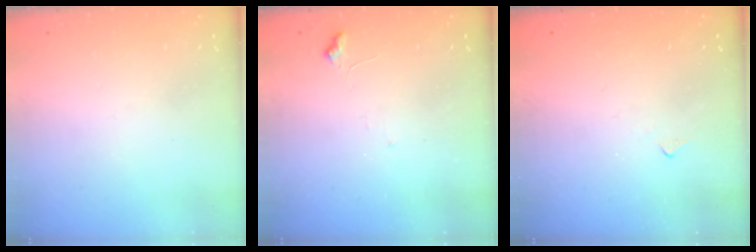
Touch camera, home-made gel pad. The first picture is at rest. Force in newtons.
{"total": 6.1, "press": 6.0, "slide": 0.5}
{"total": 4.2, "press": 4.2, "slide": 0.5}